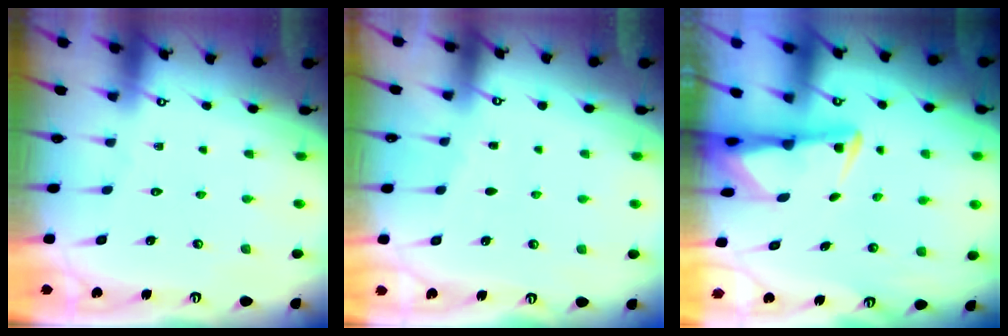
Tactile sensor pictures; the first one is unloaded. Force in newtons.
{"total": 0.5, "press": 0.5, "slide": 0.1}
{"total": 3.6, "press": 3.5, "slide": 0.7}